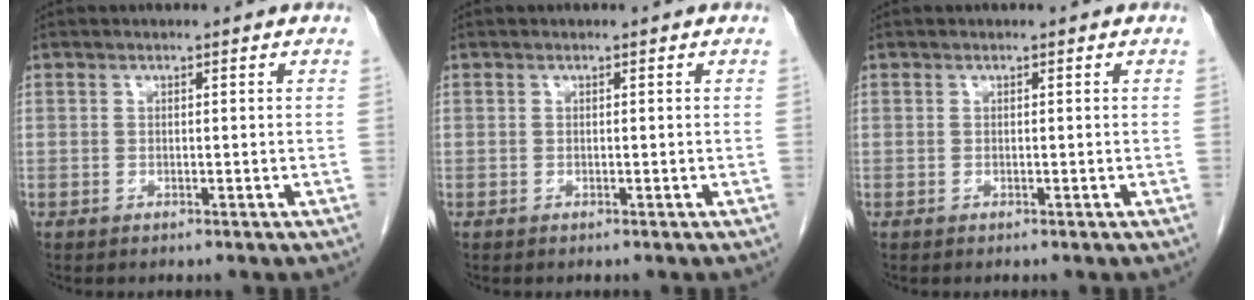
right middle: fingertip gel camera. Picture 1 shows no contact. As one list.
[{"total": 0.0}, {"total": 0.0}]